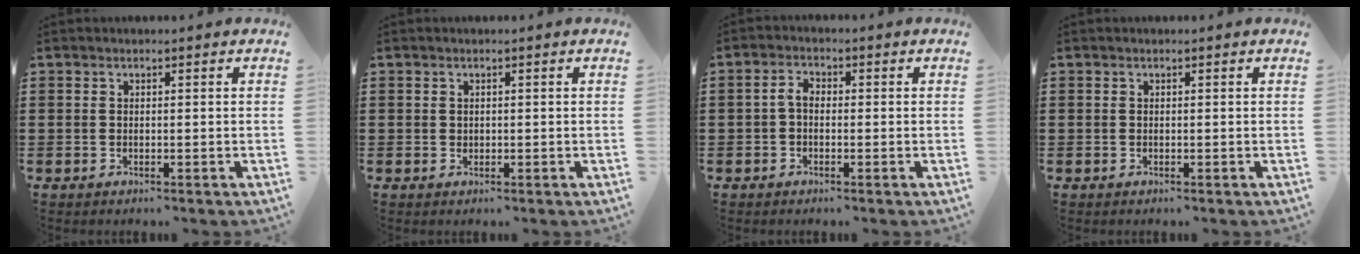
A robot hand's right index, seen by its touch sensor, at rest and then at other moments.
{"total": 0.6, "force": [0.3, 0.5, 0.2], "torque": [-0.005, 0.001, 0.006]}
{"total": 2.4, "force": [-0.5, 1.3, 1.9], "torque": [-0.045, 0.002, -0.012]}
{"total": 0.0}